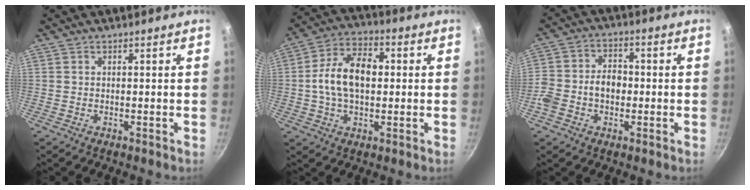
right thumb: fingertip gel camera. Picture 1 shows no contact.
{"total": 12.7, "force": [0.6, 7.7, 10.1], "torque": [-0.177, 0.023, 0.005]}
{"total": 9.0, "force": [-1.4, 6.4, 6.2], "torque": [-0.112, 0.029, -0.032]}